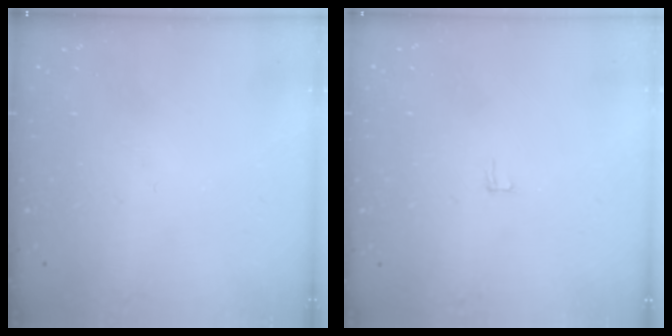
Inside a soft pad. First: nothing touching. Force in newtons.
{"total": 2.0, "press": 2.0, "slide": 0.2}